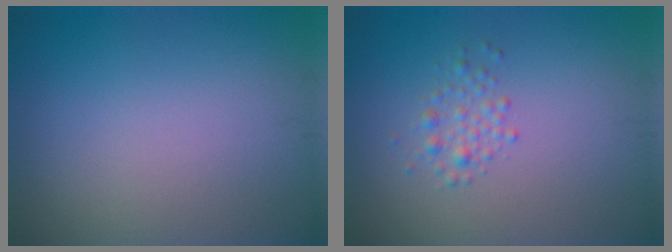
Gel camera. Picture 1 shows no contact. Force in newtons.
{"total": 2.2, "press": 2.2, "slide": 0.0}